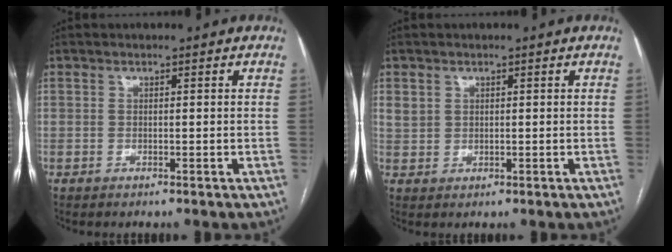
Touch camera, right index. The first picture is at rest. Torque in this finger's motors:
{"motor_torque": [0.06, 0.08, 0.02, 0.00]}